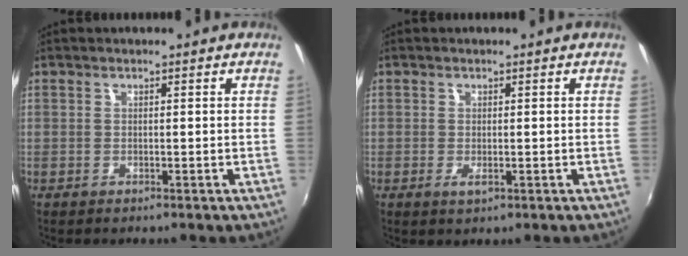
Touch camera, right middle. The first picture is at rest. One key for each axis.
{"total": 1.5, "fx": -0.4, "fy": 0.6, "fz": 1.4, "tx": -0.026, "ty": -0.005, "tz": -0.005}